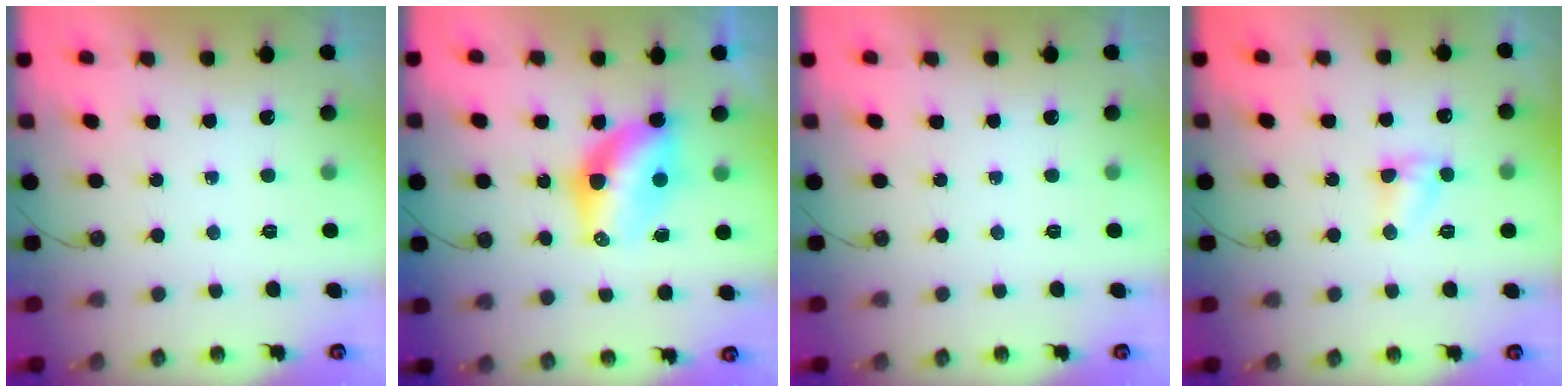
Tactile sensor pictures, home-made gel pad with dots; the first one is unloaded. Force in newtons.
{"total": 8.6, "press": 8.6, "slide": 0.4}
{"total": 0.0}
{"total": 3.9, "press": 3.8, "slide": 0.5}